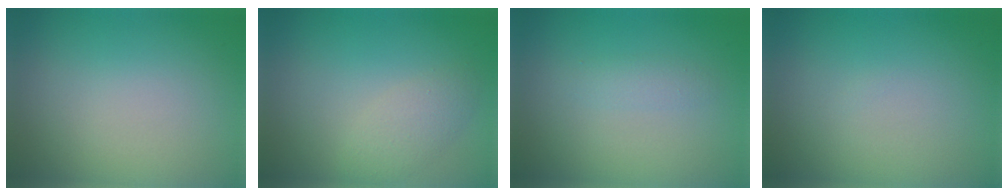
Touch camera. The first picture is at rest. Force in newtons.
{"total": 2.0, "press": 2.0, "slide": 0.1}
{"total": 1.1, "press": 1.1, "slide": 0.1}
{"total": 0.0}